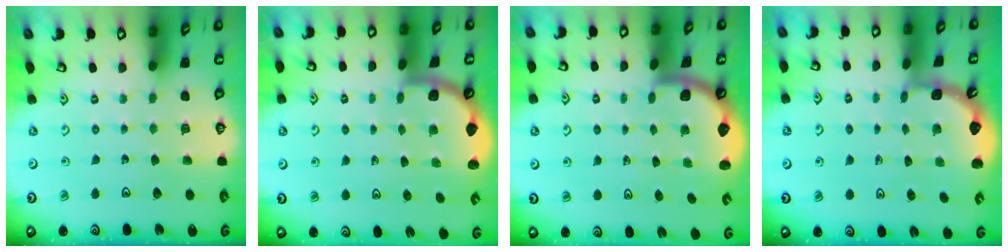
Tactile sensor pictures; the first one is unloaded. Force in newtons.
{"total": 1.8, "press": 1.8, "slide": 0.1}
{"total": 1.6, "press": 1.6, "slide": 0.1}
{"total": 1.1, "press": 1.1, "slide": 0.1}